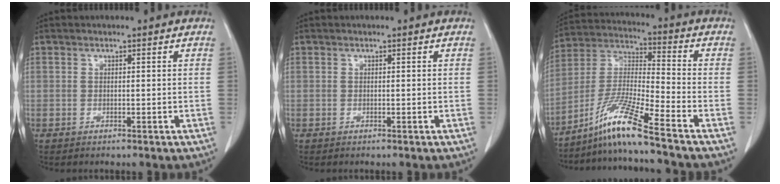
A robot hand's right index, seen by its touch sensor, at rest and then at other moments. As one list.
[{"total": 0.0}, {"total": 11.3, "force": [-8.5, -1.8, 7.2], "torque": [-0.158, -0.015, -0.163]}]